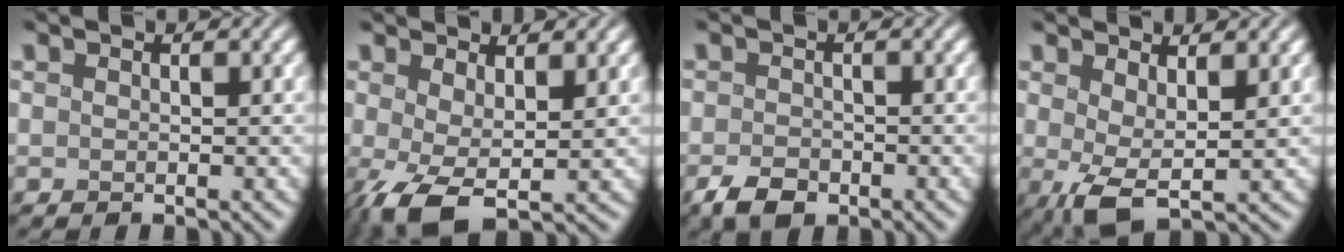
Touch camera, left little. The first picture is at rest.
{"total": 4.8, "force": [-0.7, 2.1, 4.3], "torque": [-0.087, -0.004, -0.017]}
{"total": 2.6, "force": [-1.8, 1.4, 1.1], "torque": [-0.017, -0.005, -0.039]}
{"total": 3.6, "force": [0.2, 1.5, 3.3], "torque": [-0.064, -0.006, 0.003]}